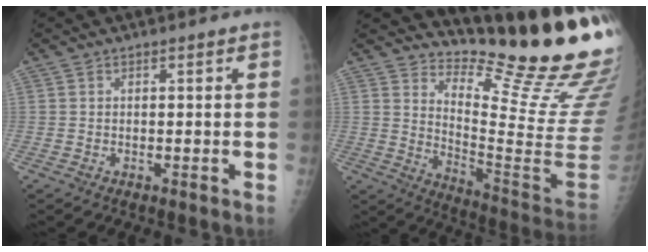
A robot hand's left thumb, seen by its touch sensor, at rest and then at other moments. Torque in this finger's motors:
{"motor_torque": [0.54, -0.02, 0.03, -1.75, 0.01]}